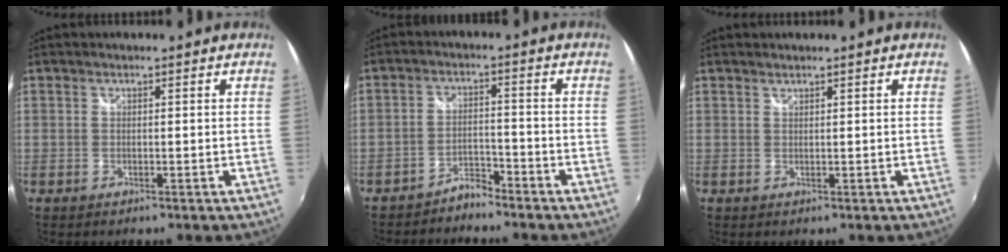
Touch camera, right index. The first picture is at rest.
{"total": 3.8, "force": [-3.6, 0.8, 0.7], "torque": [-0.020, 0.005, -0.064]}
{"total": 0.5, "force": [0.5, 0.0, 0.0], "torque": [0.001, 0.001, 0.011]}